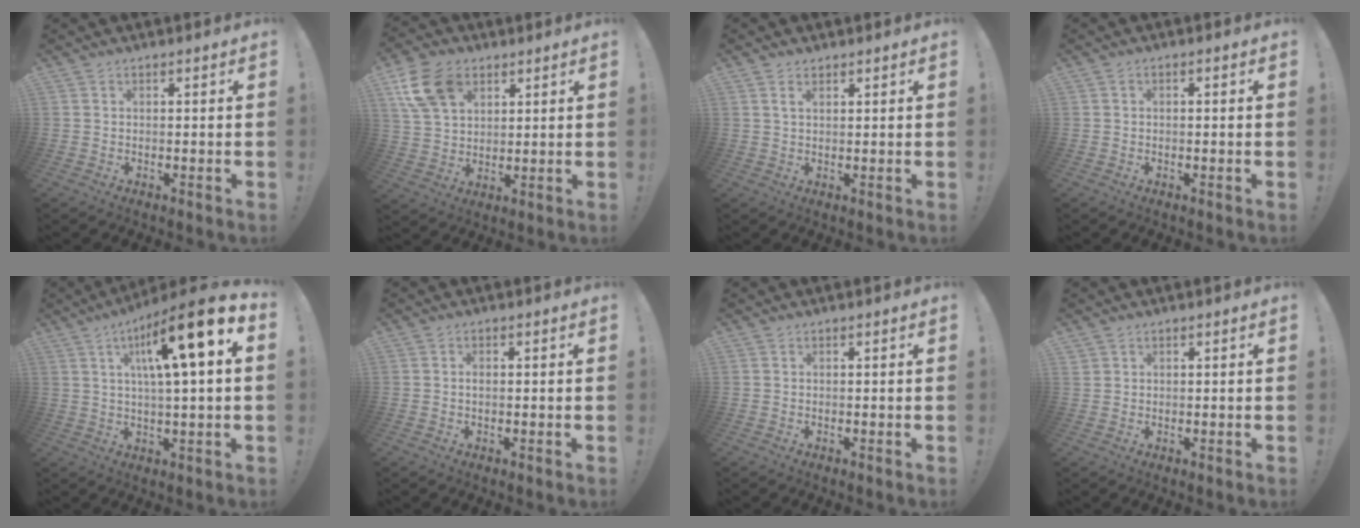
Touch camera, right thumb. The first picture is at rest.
{"total": 14.4, "force": [6.6, 10.0, 8.0], "torque": [-0.150, -0.022, 0.131]}
{"total": 2.5, "force": [1.3, 1.3, 1.6], "torque": [-0.025, -0.001, 0.023]}
{"total": 0.9, "force": [-0.7, 0.2, 0.6], "torque": [-0.009, 0.002, -0.013]}
{"total": 15.9, "force": [5.4, 2.0, 14.8], "torque": [-0.243, -0.023, 0.069]}
{"total": 1.0, "force": [0.0, 0.5, 0.9], "torque": [-0.018, 0.003, 0.000]}
{"total": 0.0}
{"total": 1.1, "force": [0.7, 0.8, 0.2], "torque": [0.002, -0.002, 0.014]}